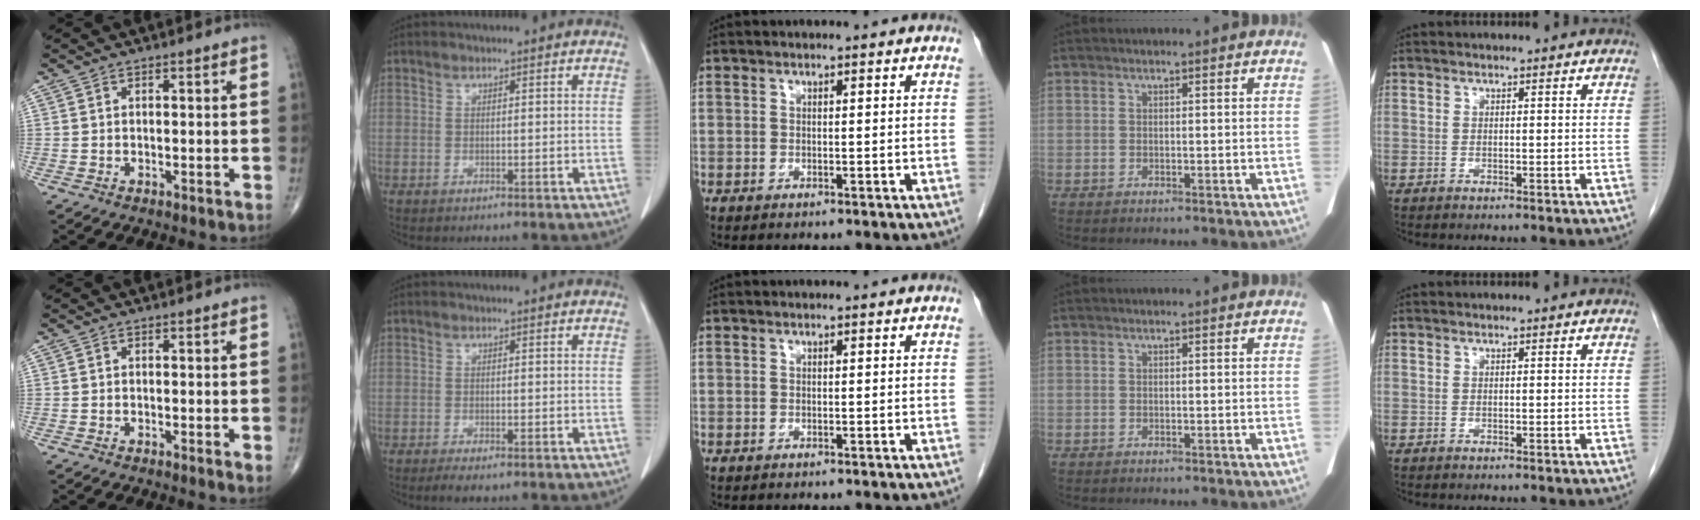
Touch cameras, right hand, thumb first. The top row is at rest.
{"thumb": {"total": 1.2, "force": [-0.1, 0.3, 1.2], "torque": [-0.018, -0.005, -0.005]}, "index": {"total": 2.1, "force": [-1.5, 0.4, 1.4], "torque": [-0.022, -0.005, -0.024]}}